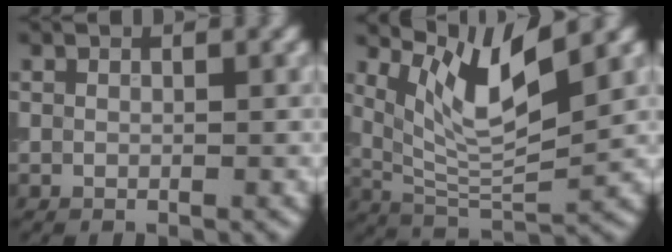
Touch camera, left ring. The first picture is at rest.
{"total": 6.7, "force": [3.7, 1.7, 5.3], "torque": [-0.105, -0.005, 0.075]}